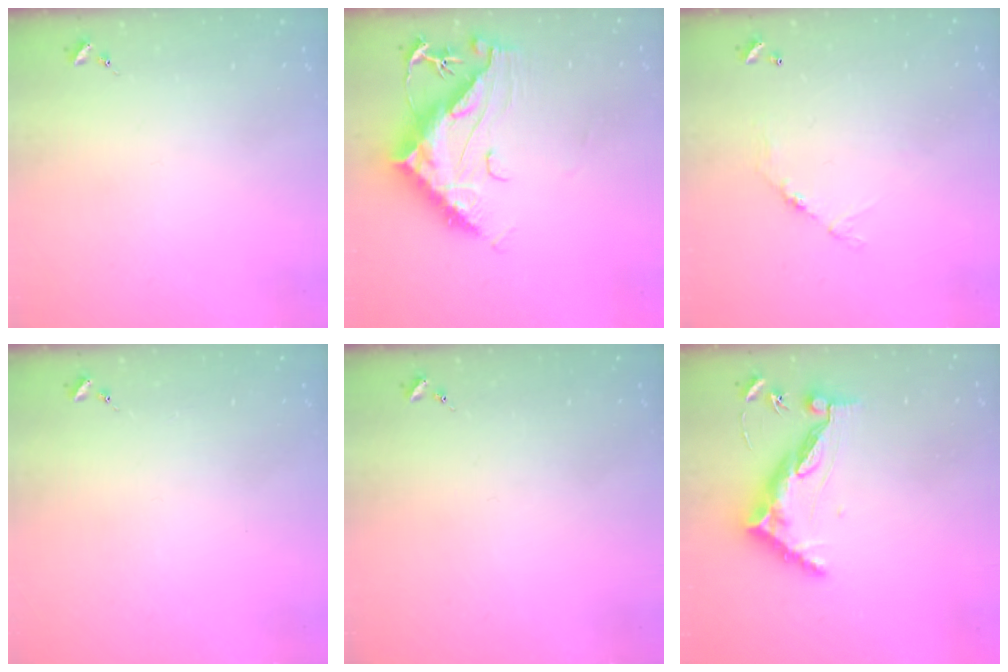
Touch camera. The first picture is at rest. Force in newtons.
{"total": 14.6, "press": 14.5, "slide": 1.5}
{"total": 6.7, "press": 6.7, "slide": 0.5}
{"total": 0.0}
{"total": 0.0}
{"total": 12.1, "press": 12.0, "slide": 1.2}